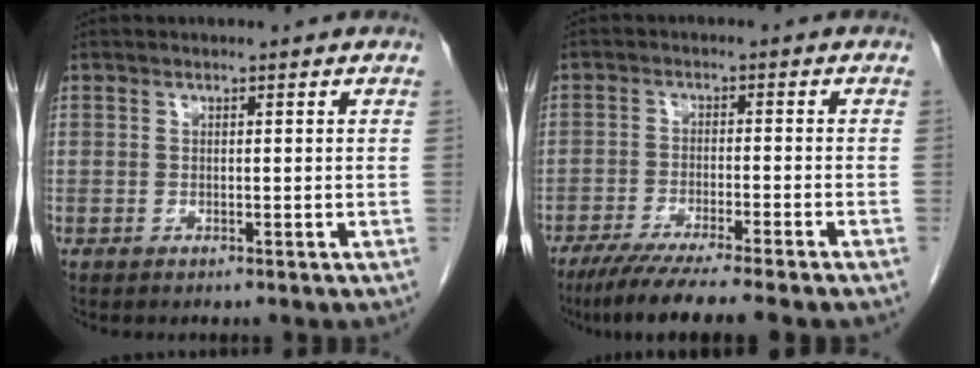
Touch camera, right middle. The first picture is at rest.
{"total": 10.1, "force": [-8.1, -0.6, 5.9], "torque": [-0.079, -0.027, -0.127]}